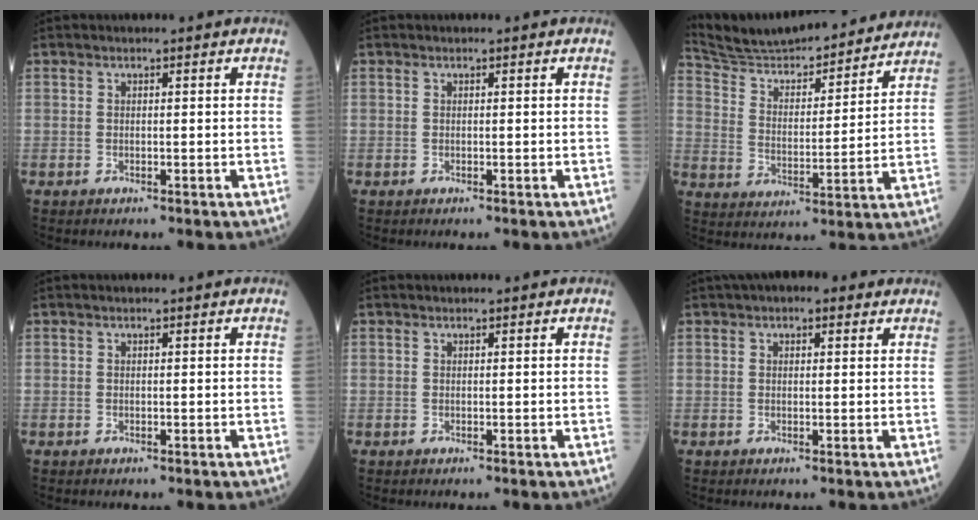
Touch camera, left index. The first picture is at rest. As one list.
[{"total": 0.0}, {"total": 21.6, "force": [20.2, 3.6, 6.8], "torque": [-0.116, 0.006, 0.302]}, {"total": 0.0}, {"total": 0.0}, {"total": 3.9, "force": [2.7, 1.8, 2.2], "torque": [-0.034, 0.028, 0.038]}]